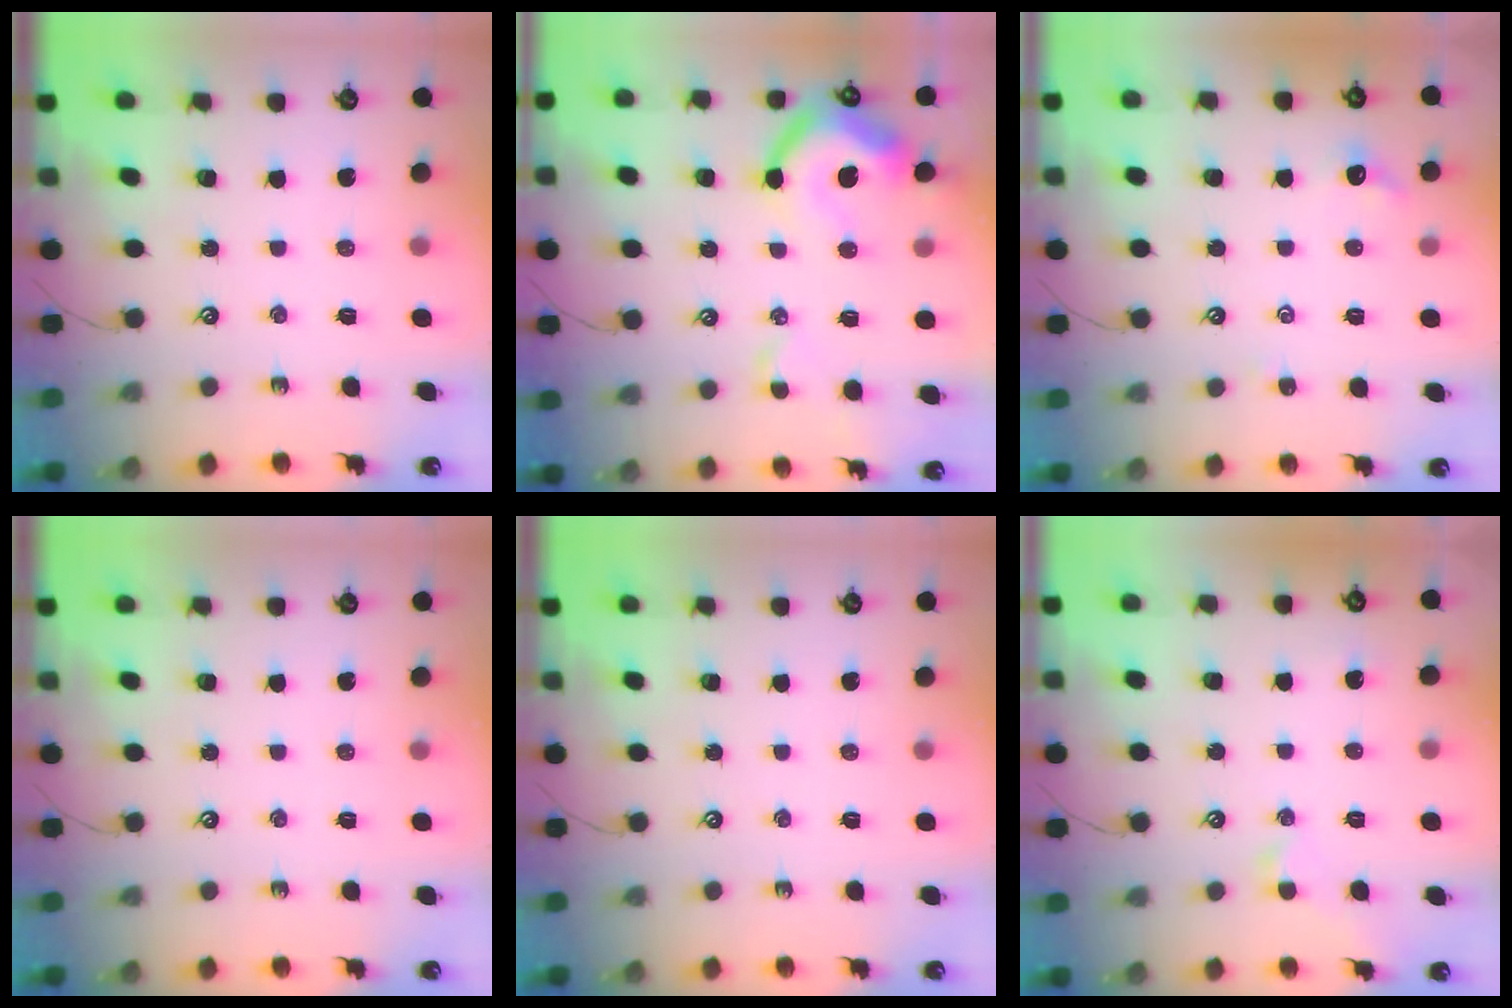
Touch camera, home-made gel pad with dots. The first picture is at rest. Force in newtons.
{"total": 11.6, "press": 11.5, "slide": 2.1}
{"total": 1.1, "press": 1.0, "slide": 0.5}
{"total": 0.0}
{"total": 0.0}
{"total": 2.1, "press": 2.0, "slide": 0.6}